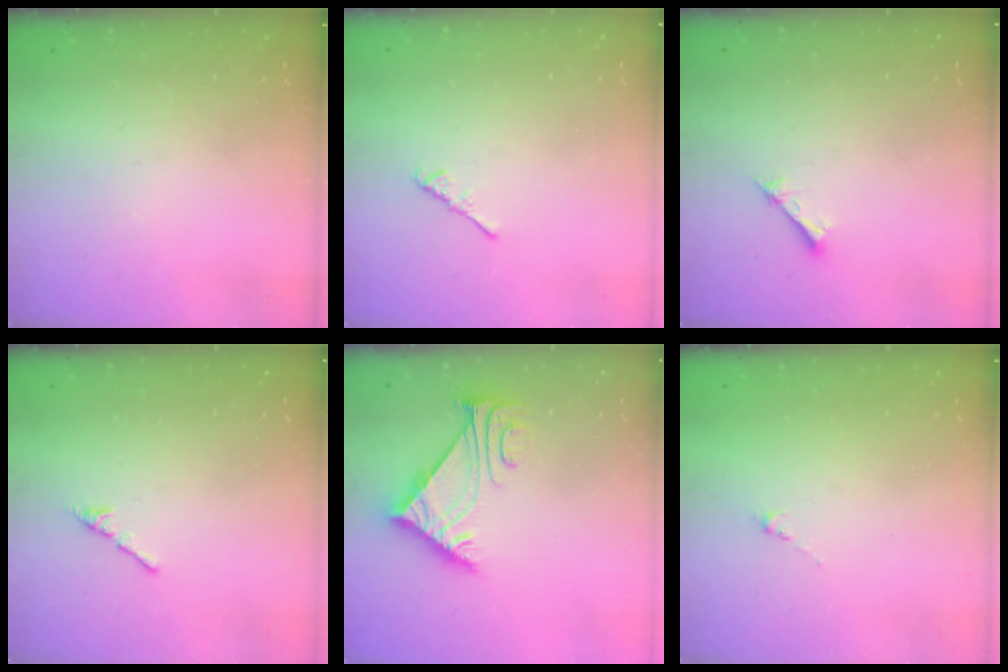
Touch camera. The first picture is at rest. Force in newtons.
{"total": 2.6, "press": 2.6, "slide": 0.6}
{"total": 1.5, "press": 1.5, "slide": 0.2}
{"total": 2.7, "press": 2.6, "slide": 0.8}
{"total": 7.6, "press": 7.6, "slide": 0.7}
{"total": 0.5, "press": 0.3, "slide": 0.4}